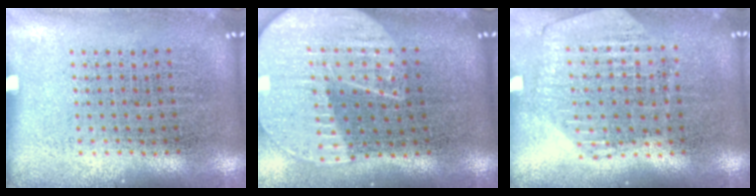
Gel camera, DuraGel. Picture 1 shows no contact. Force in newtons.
{"total": 2.3, "press": 2.0, "slide": 1.2}
{"total": 0.8, "press": 0.8, "slide": 0.1}